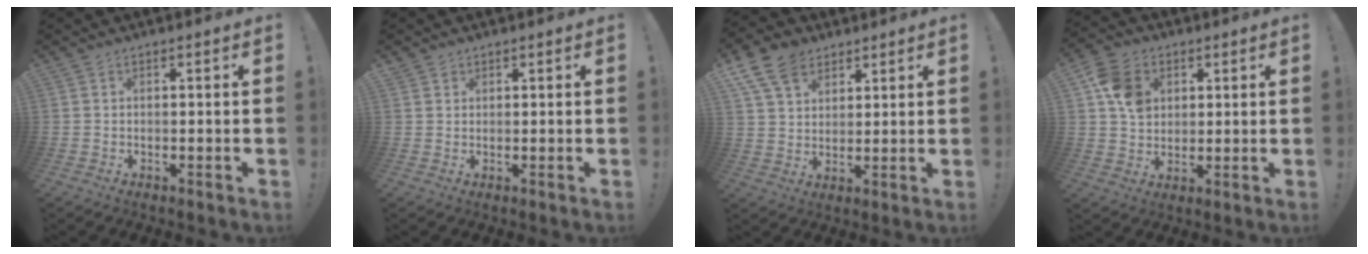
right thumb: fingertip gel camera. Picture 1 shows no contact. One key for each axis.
{"total": 1.4, "fx": 1.1, "fy": 0.9, "fz": 0.1, "tx": 0.005, "ty": -0.008, "tz": 0.019}
{"total": 11.6, "fx": 6.9, "fy": 7.8, "fz": 5.1, "tx": -0.092, "ty": -0.029, "tz": 0.138}
{"total": 11.2, "fx": 3.4, "fy": 9.0, "fz": 5.7, "tx": -0.085, "ty": -0.001, "tz": 0.071}